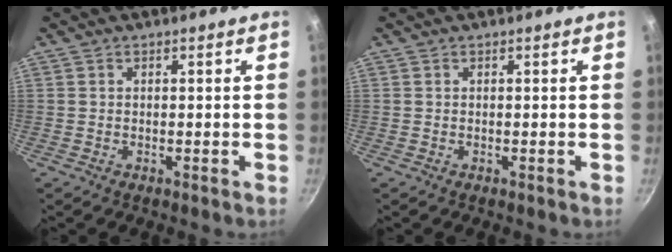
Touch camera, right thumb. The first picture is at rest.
{"total": 0.0}